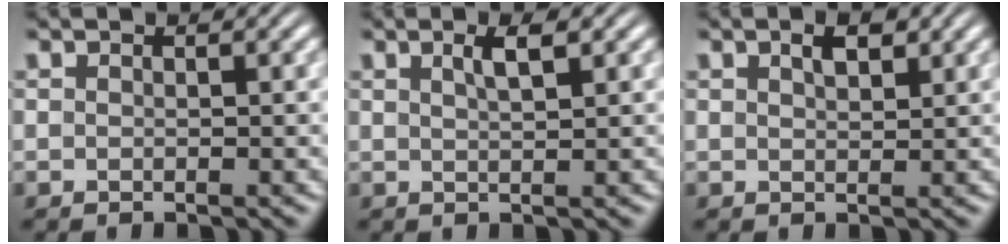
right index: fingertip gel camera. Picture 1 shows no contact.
{"total": 1.6, "force": [0.7, -0.2, 1.5], "torque": [-0.023, 0.000, 0.017]}
{"total": 1.5, "force": [0.8, 0.4, 1.2], "torque": [-0.013, -0.001, 0.016]}